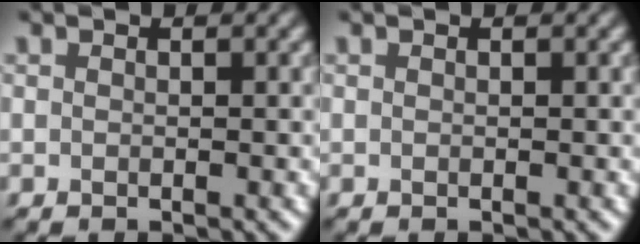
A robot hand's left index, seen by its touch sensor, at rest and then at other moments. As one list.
[{"total": 0.0}]